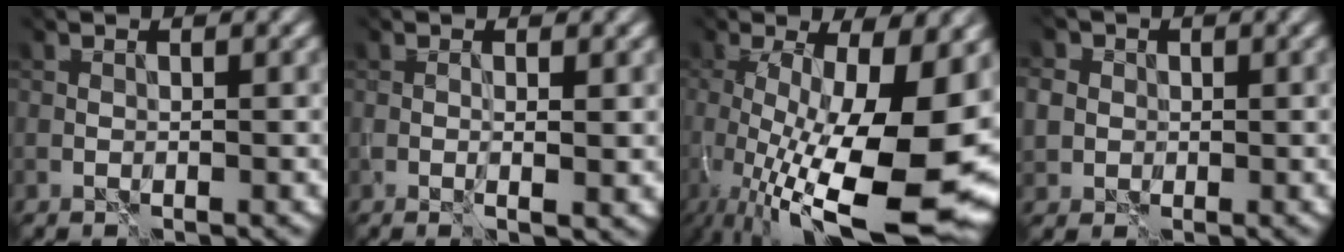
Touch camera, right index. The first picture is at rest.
{"total": 1.4, "force": [0.0, 0.2, 1.3], "torque": [-0.026, -0.006, 0.003]}
{"total": 16.9, "force": [-3.8, 6.4, 15.2], "torque": [-0.234, -0.034, -0.045]}
{"total": 5.5, "force": [1.9, 4.8, 2.0], "torque": [-0.042, 0.025, 0.016]}